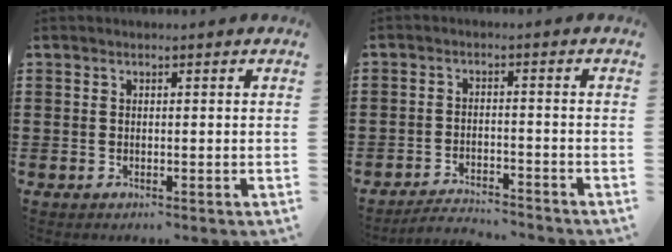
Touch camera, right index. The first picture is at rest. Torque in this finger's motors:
{"motor_torque": [-1.69, 0.40, -1.05, -0.21]}